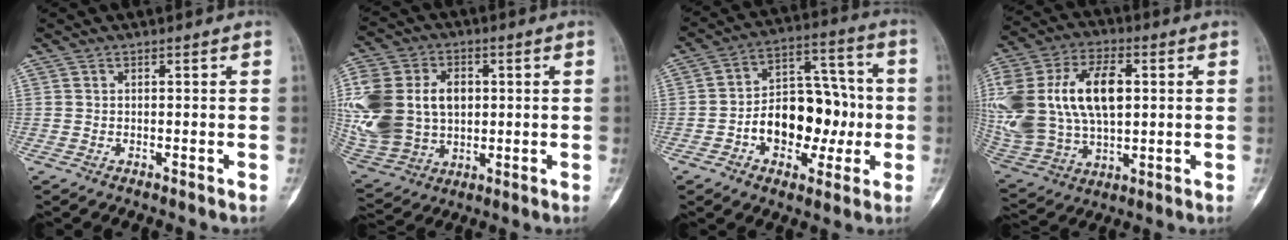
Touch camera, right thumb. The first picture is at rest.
{"total": 24.0, "force": [2.5, 18.0, 15.7], "torque": [-0.355, 0.021, 0.067]}
{"total": 16.3, "force": [-3.0, 10.8, 11.8], "torque": [-0.133, 0.049, -0.043]}
{"total": 27.6, "force": [4.6, 16.9, 21.3], "torque": [-0.469, 0.023, 0.096]}